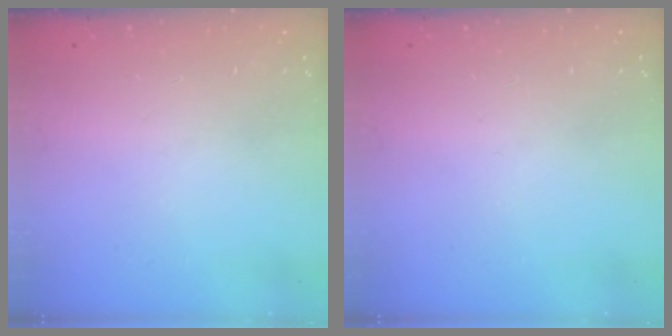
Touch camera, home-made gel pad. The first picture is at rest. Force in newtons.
{"total": 0.0}